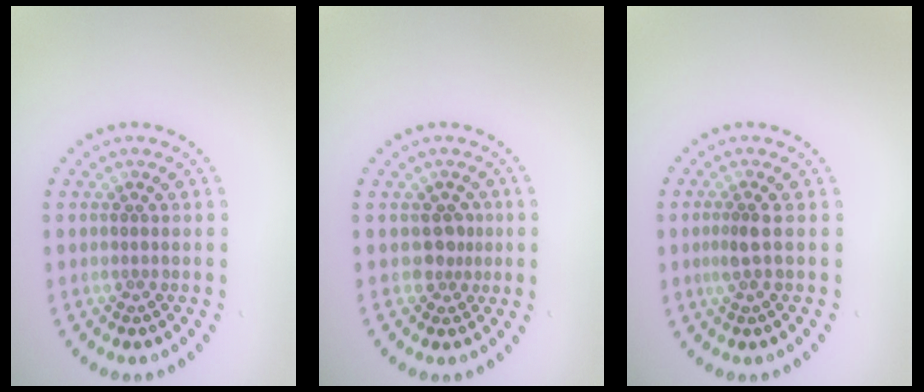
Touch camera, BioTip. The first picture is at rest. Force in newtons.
{"total": 1.7, "press": 1.4, "slide": 1.1}
{"total": 1.5, "press": 1.2, "slide": 1.0}